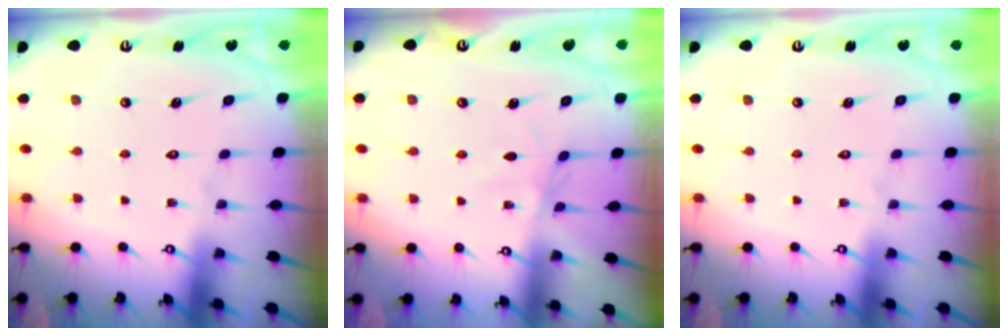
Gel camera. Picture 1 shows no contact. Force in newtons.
{"total": 1.7, "press": 1.7, "slide": 0.2}
{"total": 0.0}